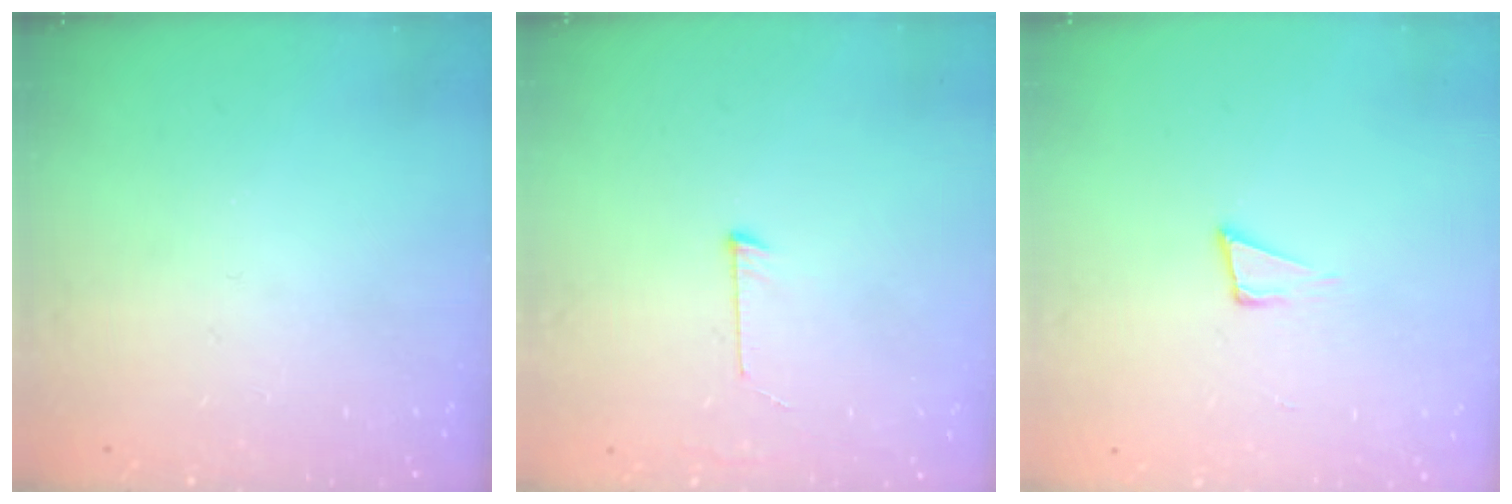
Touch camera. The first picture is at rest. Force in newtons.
{"total": 5.5, "press": 5.5, "slide": 0.5}
{"total": 4.0, "press": 2.8, "slide": 2.9}